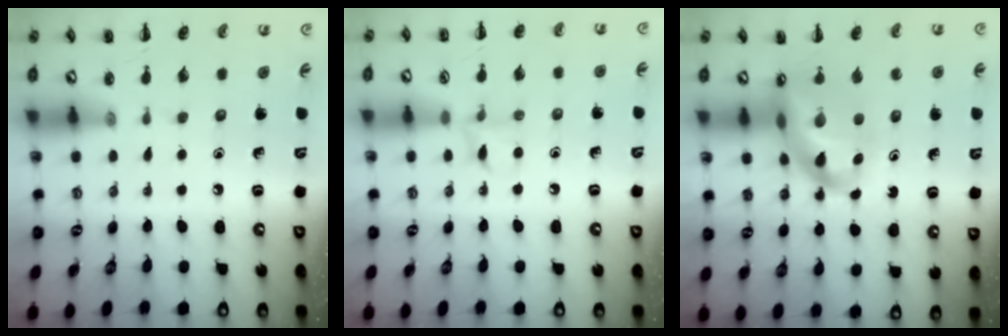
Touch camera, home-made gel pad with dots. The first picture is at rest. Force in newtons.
{"total": 6.3, "press": 6.0, "slide": 1.8}
{"total": 13.4, "press": 13.0, "slide": 3.3}